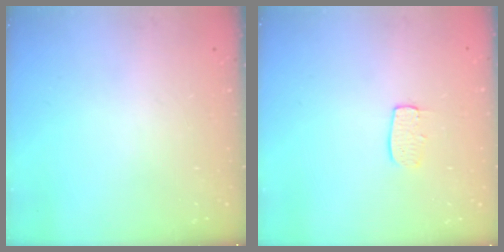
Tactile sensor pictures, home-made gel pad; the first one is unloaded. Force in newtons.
{"total": 5.6, "press": 5.6, "slide": 0.4}